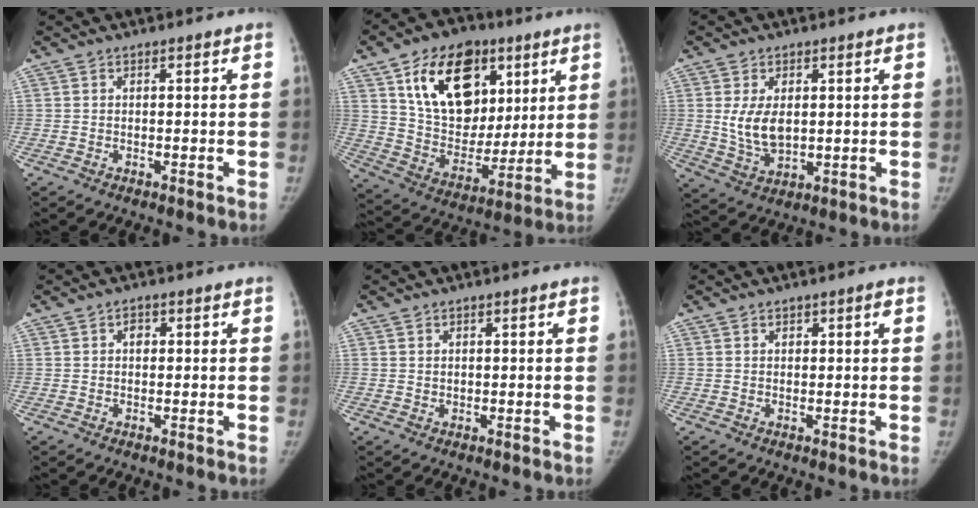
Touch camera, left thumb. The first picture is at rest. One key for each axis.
{"total": 22.2, "fx": 9.6, "fy": 14.9, "fz": 13.4, "tx": -0.179, "ty": -0.031, "tz": 0.166}
{"total": 7.4, "fx": 1.0, "fy": 4.4, "fz": 5.8, "tx": -0.100, "ty": -0.012, "tz": 0.031}
{"total": 1.6, "fx": 0.4, "fy": 1.2, "fz": 1.0, "tx": -0.009, "ty": 0.003, "tz": 0.002}
{"total": 0.7, "fx": 0.3, "fy": 0.6, "fz": 0.2, "tx": 0.004, "ty": -0.001, "tz": 0.005}
{"total": 1.3, "fx": 0.5, "fy": 0.7, "fz": 0.9, "tx": -0.005, "ty": 0.000, "tz": 0.009}